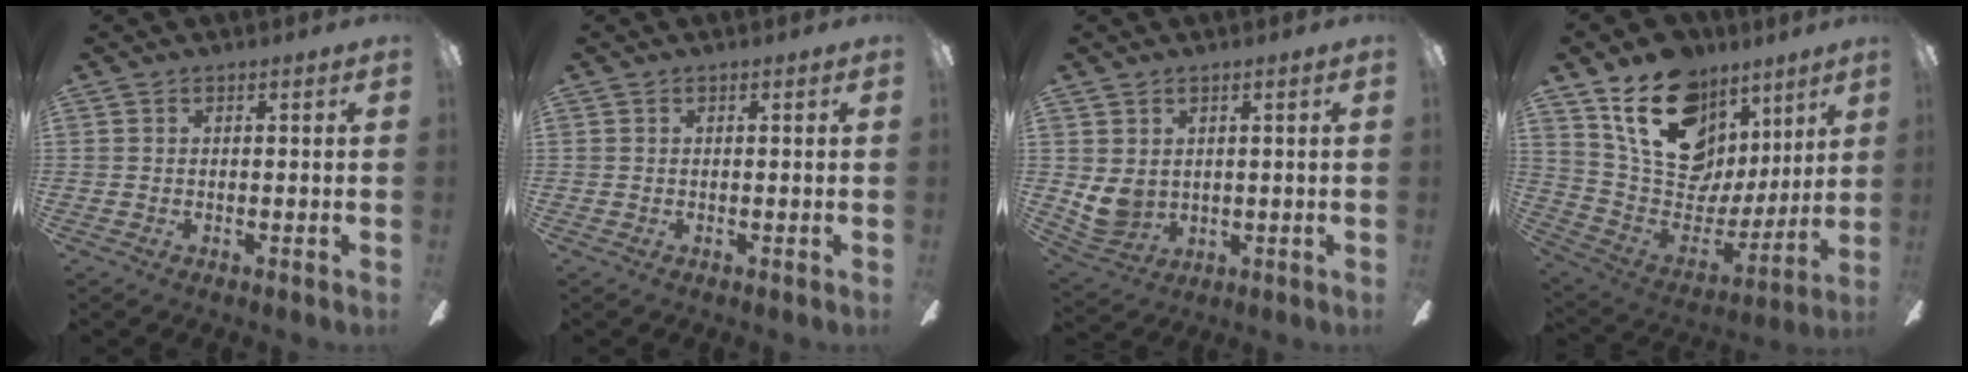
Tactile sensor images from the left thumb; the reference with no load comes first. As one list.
[{"total": 0.0}, {"total": 6.1, "force": [1.8, 4.7, 3.5], "torque": [-0.098, -0.009, 0.034]}, {"total": 21.3, "force": [11.8, 13.9, 11.1], "torque": [-0.183, -0.059, 0.219]}]